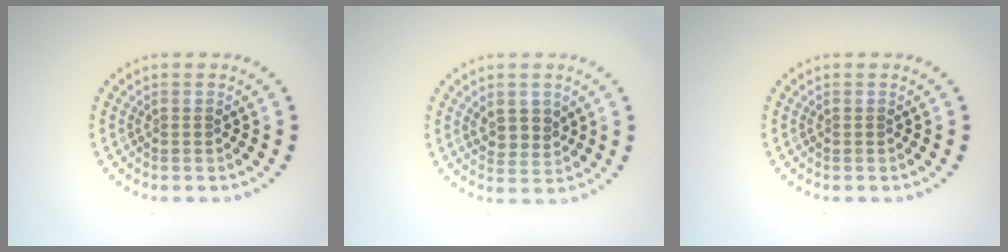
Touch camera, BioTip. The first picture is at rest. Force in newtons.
{"total": 2.5, "press": 2.4, "slide": 0.9}
{"total": 0.0}